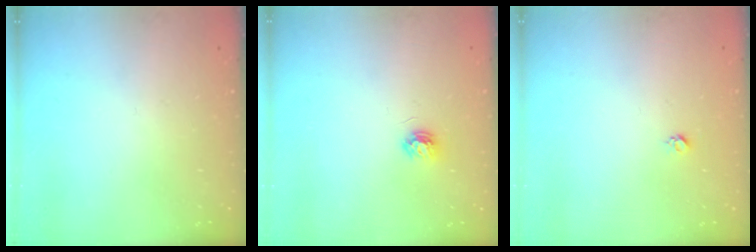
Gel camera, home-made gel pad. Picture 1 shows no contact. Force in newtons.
{"total": 3.7, "press": 3.7, "slide": 0.4}
{"total": 3.0, "press": 2.9, "slide": 0.4}